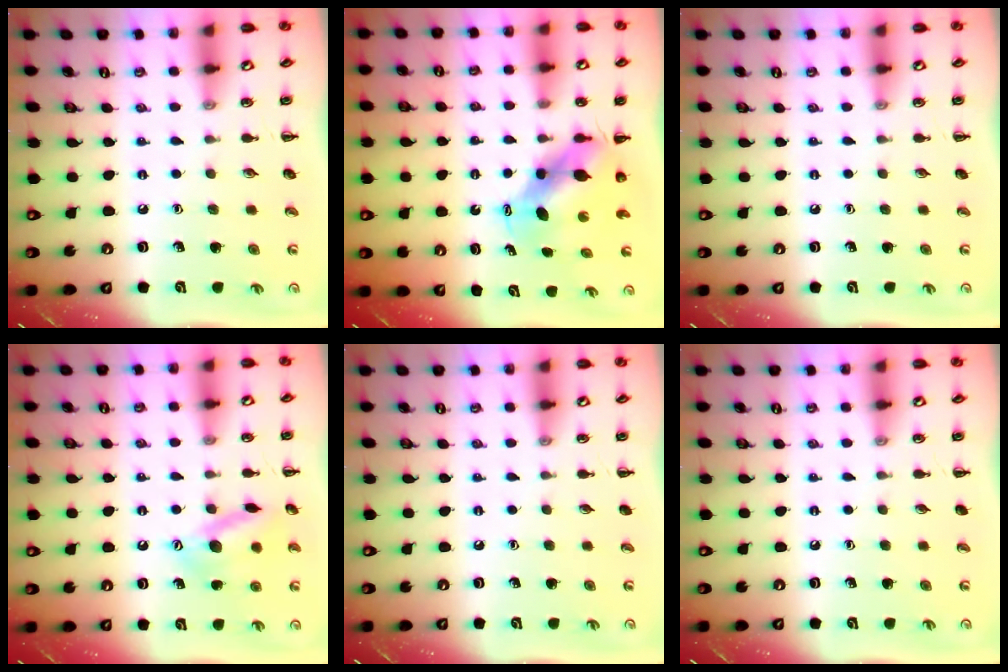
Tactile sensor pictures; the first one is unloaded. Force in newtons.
{"total": 6.5, "press": 6.4, "slide": 1.3}
{"total": 0.0}
{"total": 14.1, "press": 14.0, "slide": 1.0}
{"total": 0.0}
{"total": 0.0}